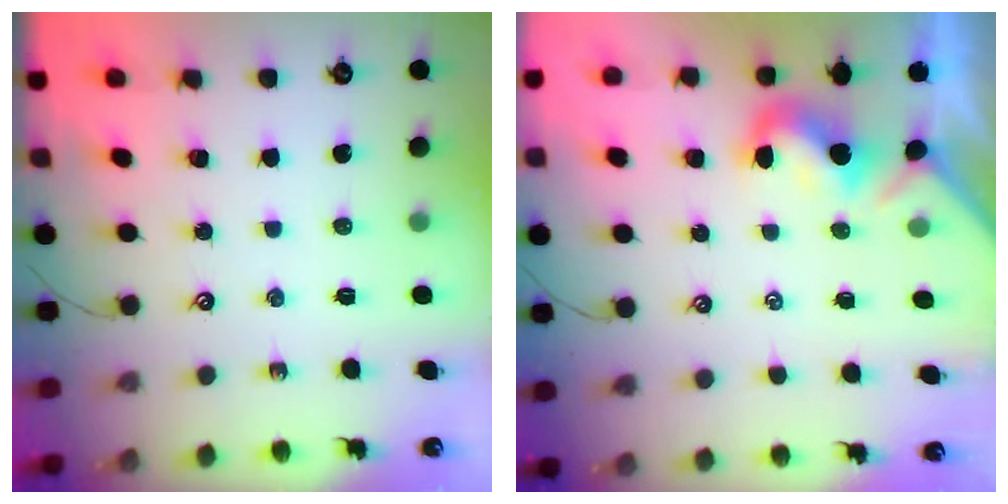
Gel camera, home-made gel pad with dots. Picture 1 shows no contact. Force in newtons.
{"total": 0.5, "press": 0.4, "slide": 0.4}